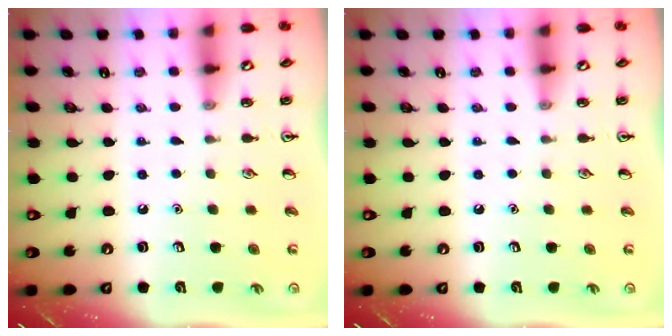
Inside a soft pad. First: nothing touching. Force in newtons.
{"total": 0.0}